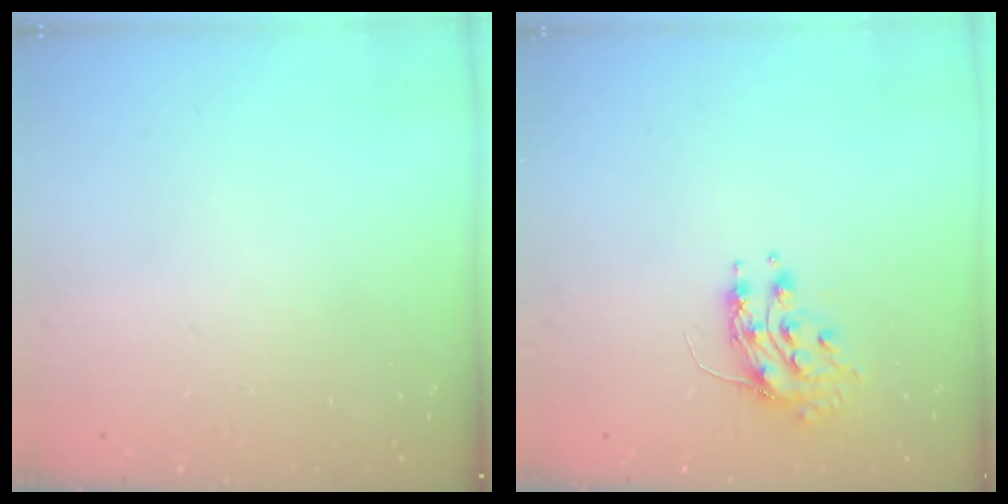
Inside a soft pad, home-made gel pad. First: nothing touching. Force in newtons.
{"total": 7.9, "press": 7.9, "slide": 0.1}